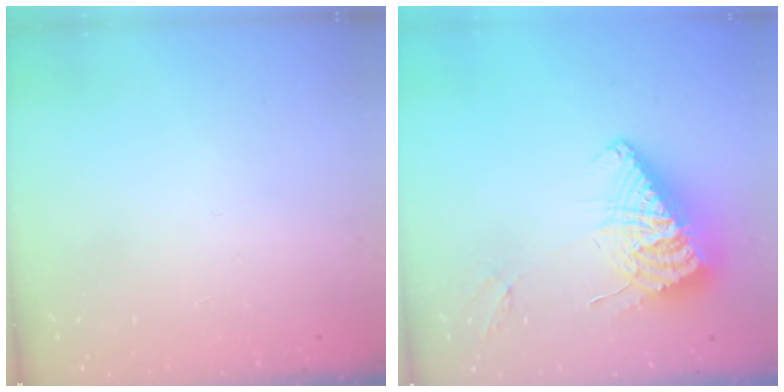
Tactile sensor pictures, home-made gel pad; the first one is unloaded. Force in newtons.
{"total": 12.7, "press": 12.6, "slide": 1.6}